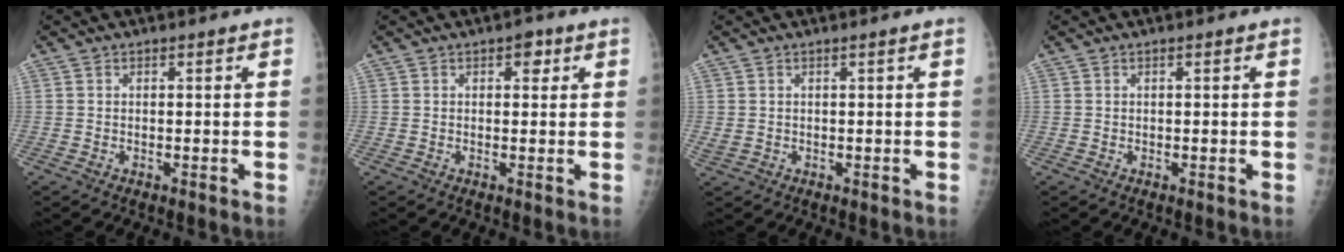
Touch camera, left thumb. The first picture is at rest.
{"total": 2.3, "force": [1.0, 1.4, 1.5], "torque": [-0.006, 0.000, 0.009]}
{"total": 1.4, "force": [0.2, 0.6, 1.2], "torque": [-0.039, 0.005, 0.013]}
{"total": 0.0}